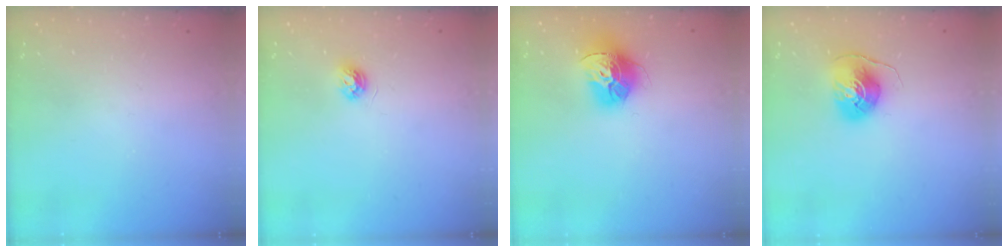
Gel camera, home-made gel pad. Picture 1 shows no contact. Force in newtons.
{"total": 4.5, "press": 4.5, "slide": 0.7}
{"total": 14.8, "press": 14.8, "slide": 1.6}
{"total": 8.4, "press": 8.3, "slide": 0.7}